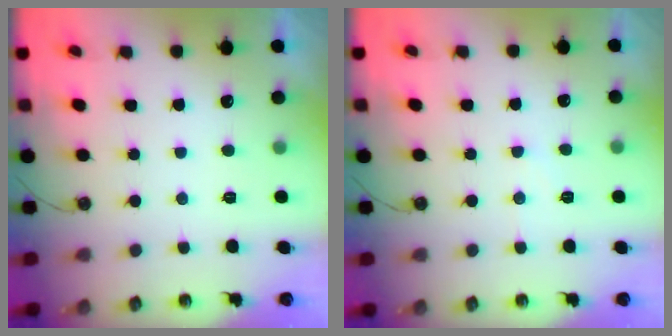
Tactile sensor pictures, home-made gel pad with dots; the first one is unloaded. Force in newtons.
{"total": 4.2, "press": 4.2, "slide": 0.6}